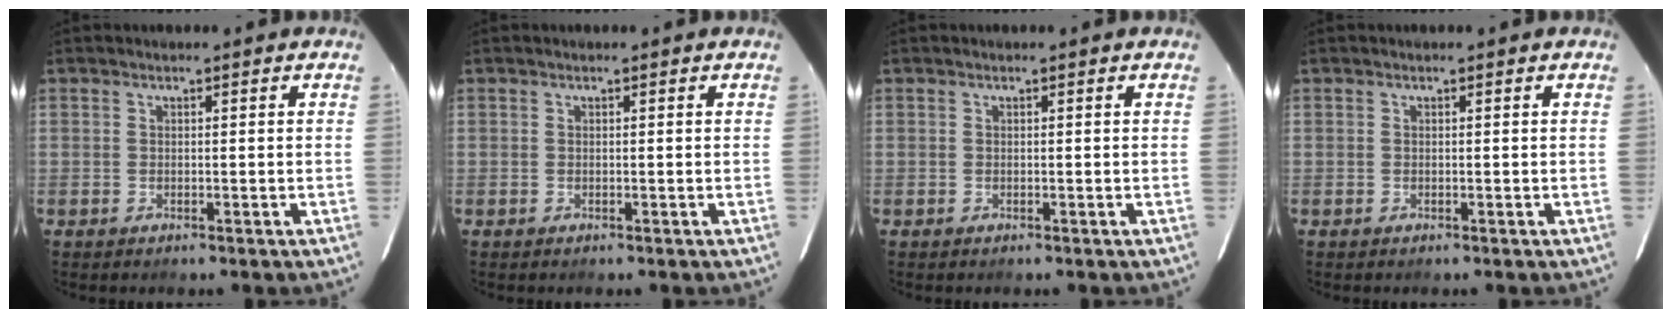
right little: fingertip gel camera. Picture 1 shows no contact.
{"total": 0.0}
{"total": 0.0}
{"total": 0.0}